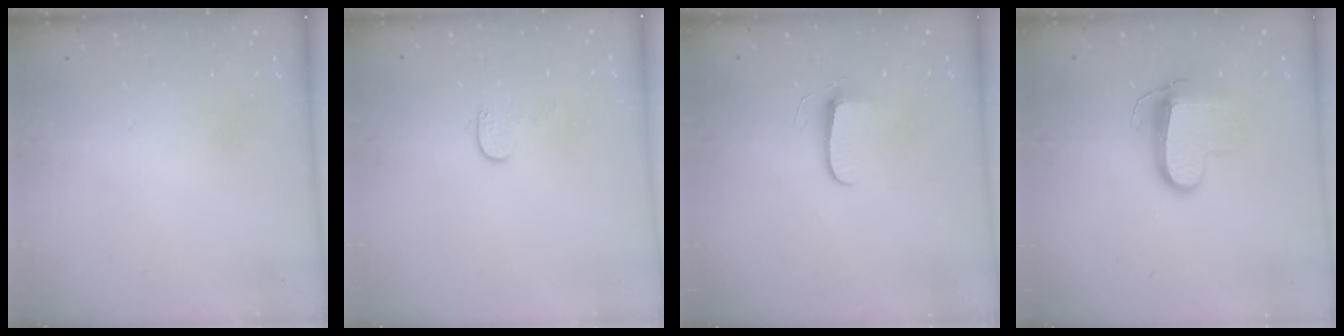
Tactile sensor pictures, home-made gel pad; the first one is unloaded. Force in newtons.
{"total": 3.8, "press": 3.8, "slide": 0.4}
{"total": 6.2, "press": 6.2, "slide": 0.8}
{"total": 10.5, "press": 10.5, "slide": 0.8}